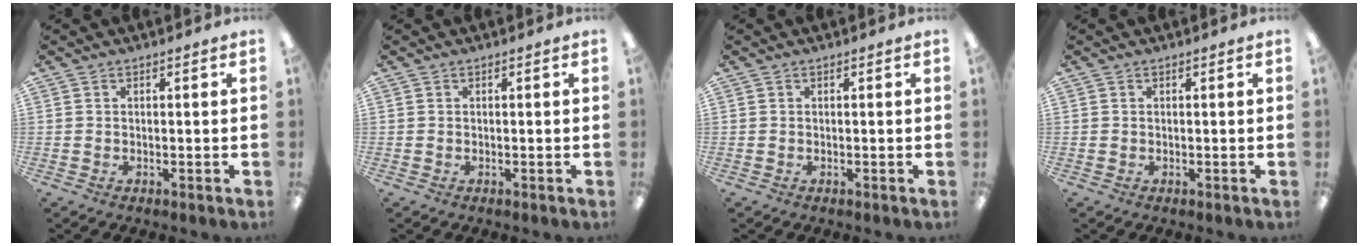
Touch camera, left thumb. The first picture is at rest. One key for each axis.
{"total": 0.0}
{"total": 0.0}
{"total": 0.0}